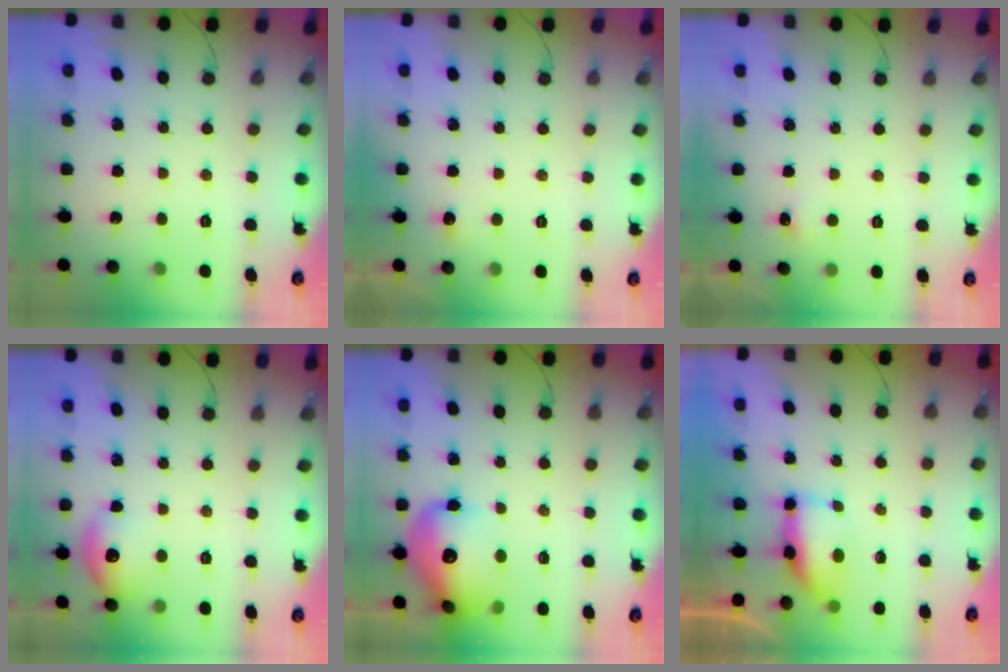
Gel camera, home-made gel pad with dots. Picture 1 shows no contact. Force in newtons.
{"total": 10.2, "press": 2.6, "slide": 9.8}
{"total": 3.7, "press": 3.5, "slide": 0.9}
{"total": 9.2, "press": 9.0, "slide": 1.5}
{"total": 17.7, "press": 17.4, "slide": 3.4}
{"total": 7.3, "press": 7.3, "slide": 0.8}